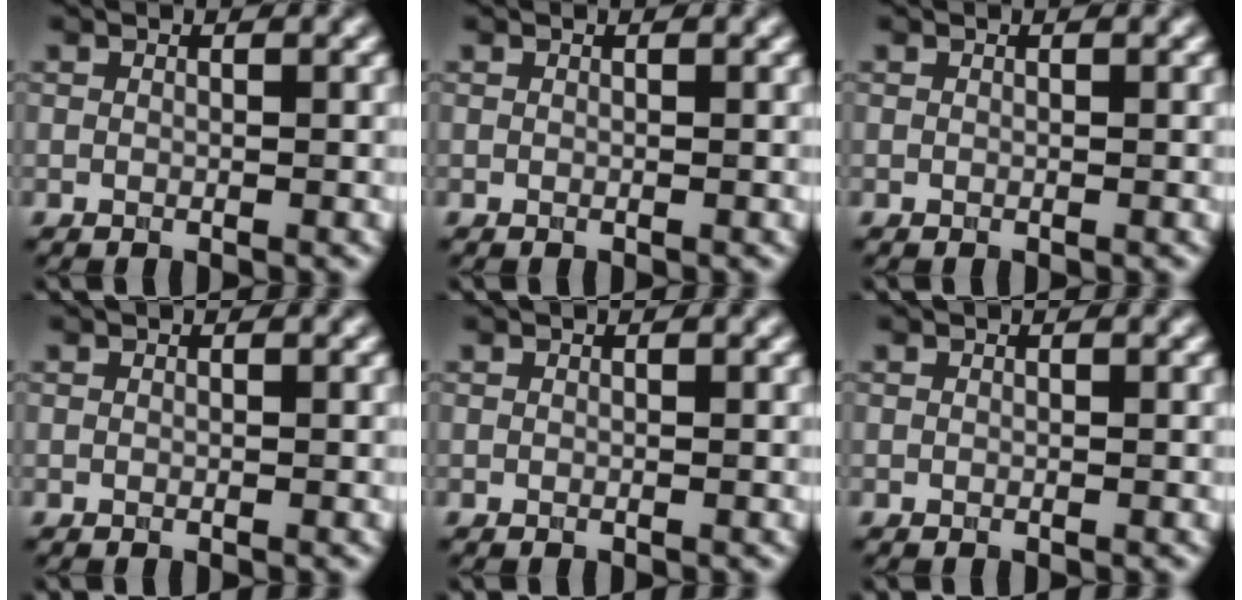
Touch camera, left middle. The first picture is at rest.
{"total": 0.0}
{"total": 0.0}
{"total": 0.0}
{"total": 0.0}
{"total": 0.0}